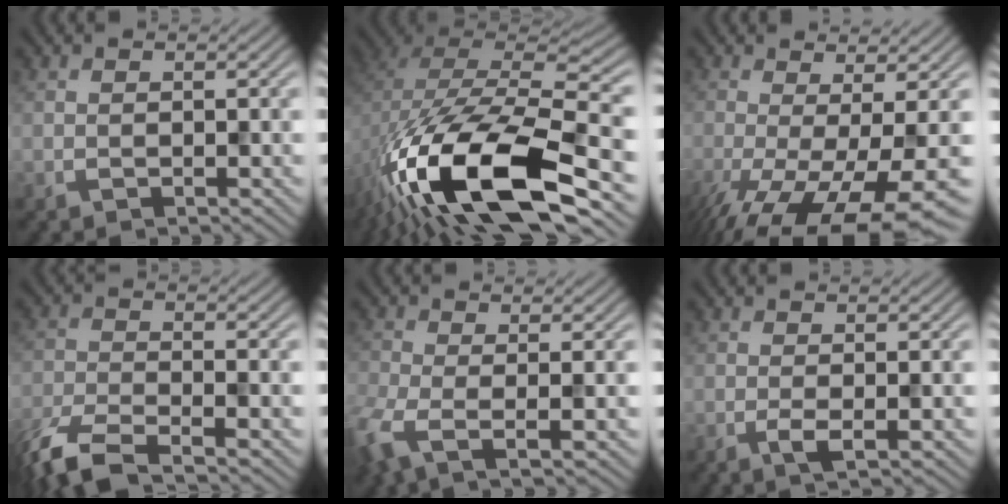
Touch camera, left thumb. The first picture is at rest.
{"total": 17.0, "force": [-7.0, 8.8, 12.8], "torque": [-0.265, -0.032, -0.118]}
{"total": 10.9, "force": [-4.9, 2.9, 9.3], "torque": [-0.156, -0.024, -0.067]}
{"total": 7.0, "force": [-5.4, 2.0, 4.0], "torque": [-0.084, -0.025, -0.105]}
{"total": 5.1, "force": [-2.2, 2.0, 4.1], "torque": [-0.102, -0.017, -0.041]}
{"total": 1.1, "force": [-0.5, 0.2, 1.0], "torque": [-0.019, -0.004, -0.012]}